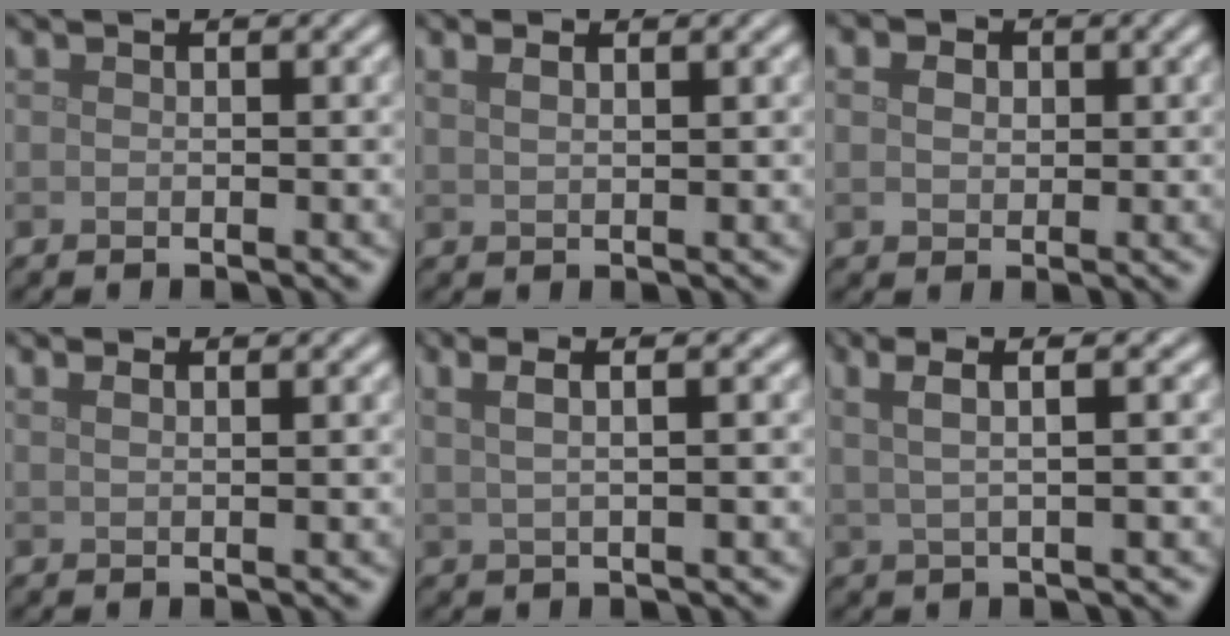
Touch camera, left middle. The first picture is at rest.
{"total": 1.5, "force": [1.0, 0.6, 1.0], "torque": [-0.016, -0.001, 0.020]}
{"total": 3.8, "force": [1.5, 2.9, 2.0], "torque": [-0.035, 0.014, 0.004]}
{"total": 1.4, "force": [1.1, 0.5, 0.8], "torque": [-0.012, -0.002, 0.015]}
{"total": 4.5, "force": [2.0, 1.9, 3.5], "torque": [-0.043, 0.019, 0.008]}
{"total": 4.7, "force": [2.2, 1.6, 3.9], "torque": [-0.062, 0.016, 0.010]}